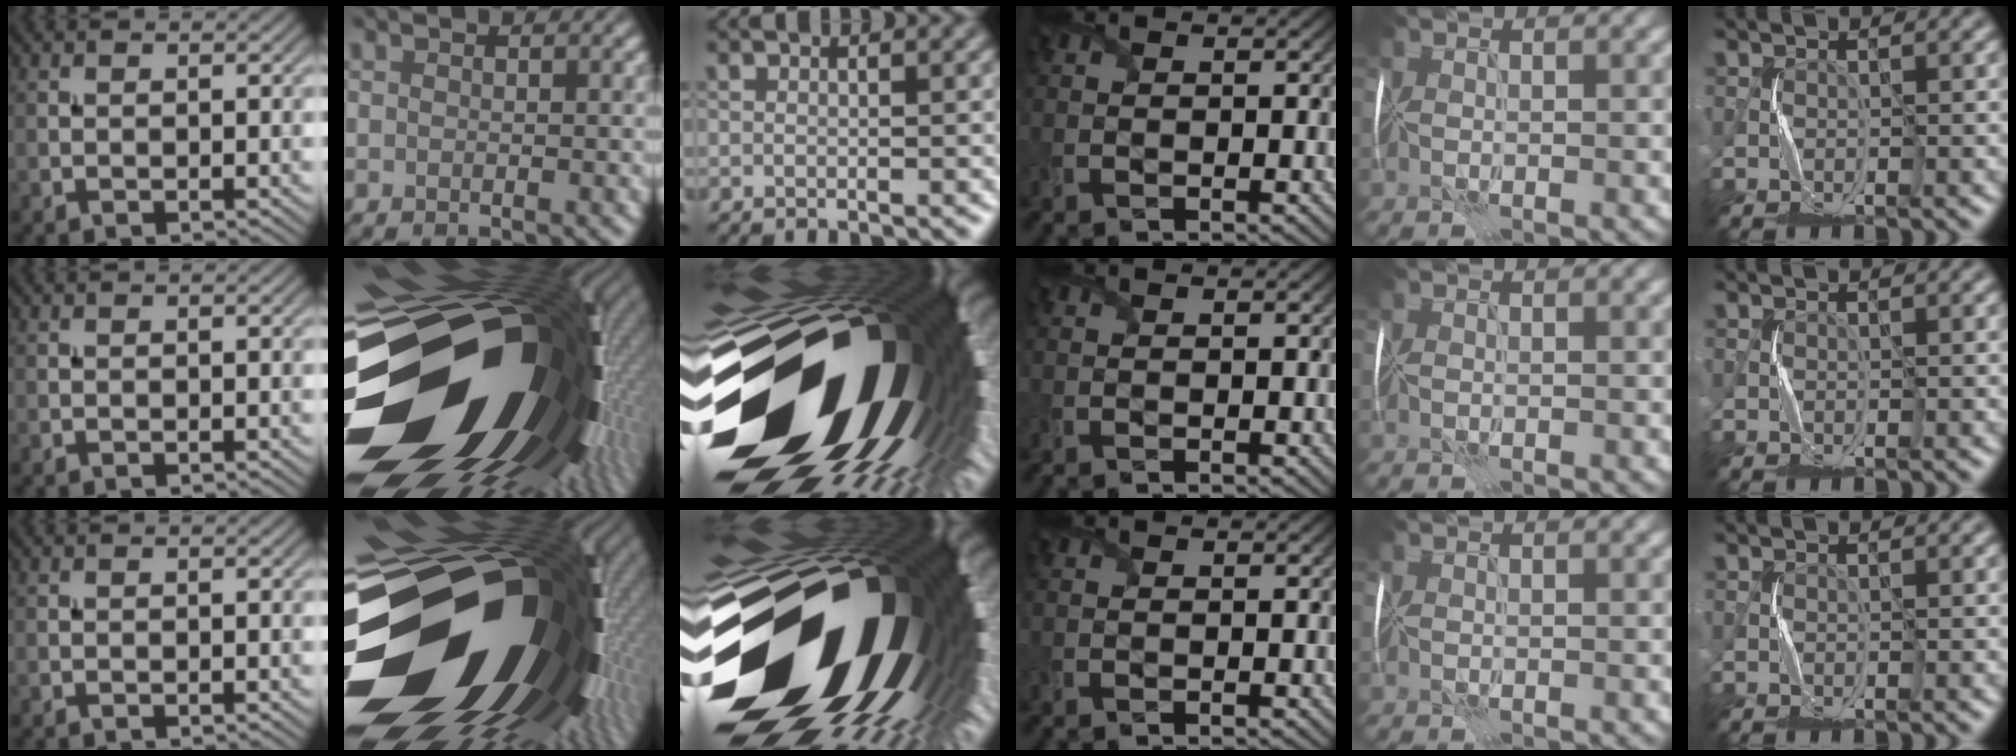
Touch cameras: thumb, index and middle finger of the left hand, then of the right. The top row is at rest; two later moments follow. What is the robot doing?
{"motion": "fold", "object": "shipping label"}